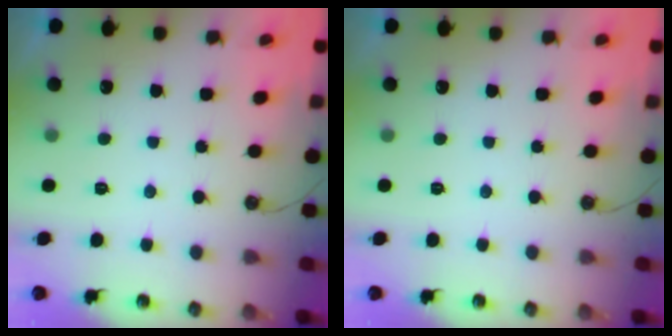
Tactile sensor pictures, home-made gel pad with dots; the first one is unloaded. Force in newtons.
{"total": 0.0}